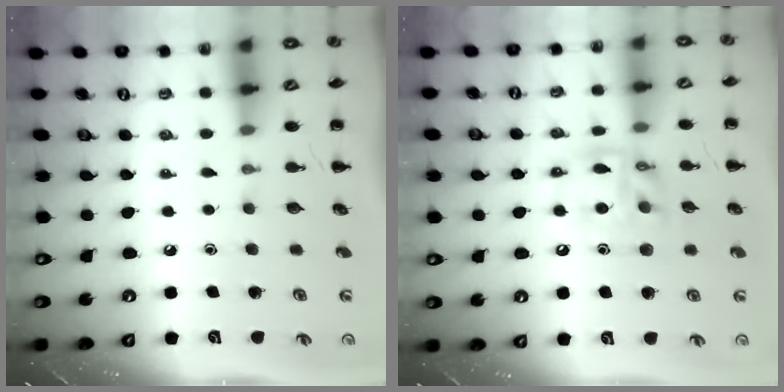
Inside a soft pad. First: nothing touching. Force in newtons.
{"total": 13.6, "press": 13.3, "slide": 3.0}